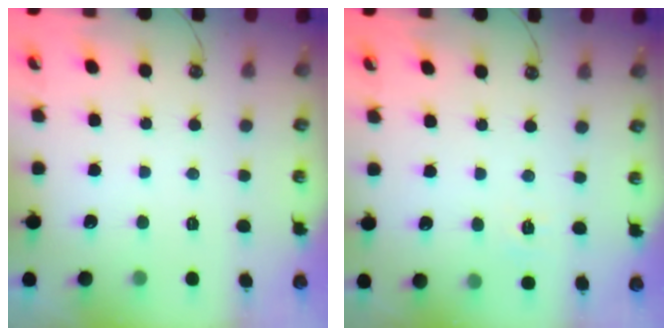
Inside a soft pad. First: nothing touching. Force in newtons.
{"total": 4.8, "press": 4.7, "slide": 0.7}